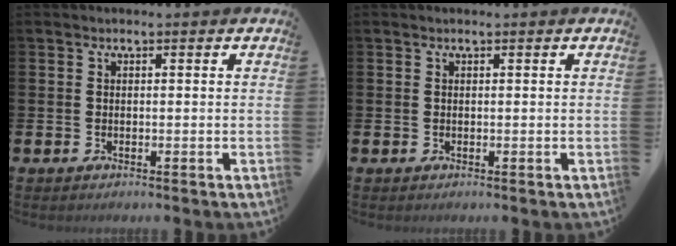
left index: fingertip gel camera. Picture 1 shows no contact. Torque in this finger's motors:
{"motor_torque": [0.53, -0.73, 0.02, 0.02]}